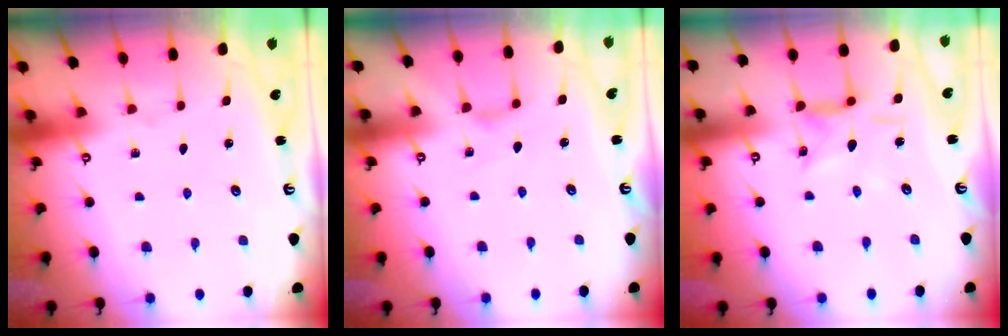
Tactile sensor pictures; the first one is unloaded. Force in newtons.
{"total": 2.7, "press": 2.6, "slide": 0.4}
{"total": 6.7, "press": 6.7, "slide": 0.4}